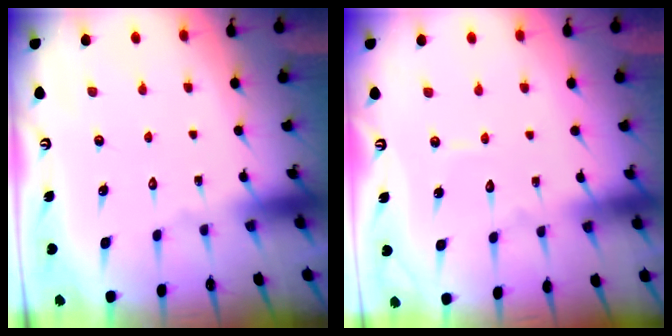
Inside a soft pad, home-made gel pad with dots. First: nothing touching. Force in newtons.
{"total": 3.4, "press": 3.4, "slide": 0.3}